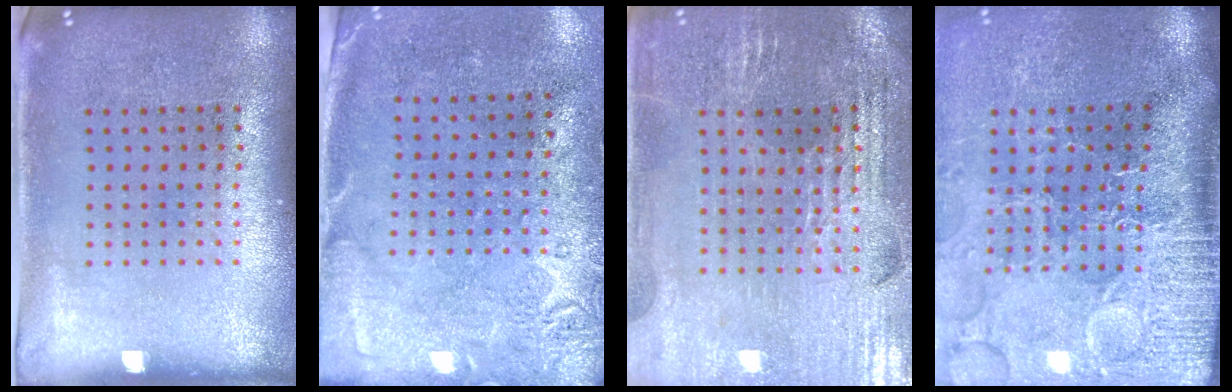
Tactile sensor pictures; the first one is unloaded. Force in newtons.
{"total": 2.7, "press": 2.2, "slide": 1.6}
{"total": 2.9, "press": 2.9, "slide": 0.5}
{"total": 4.6, "press": 3.8, "slide": 2.6}